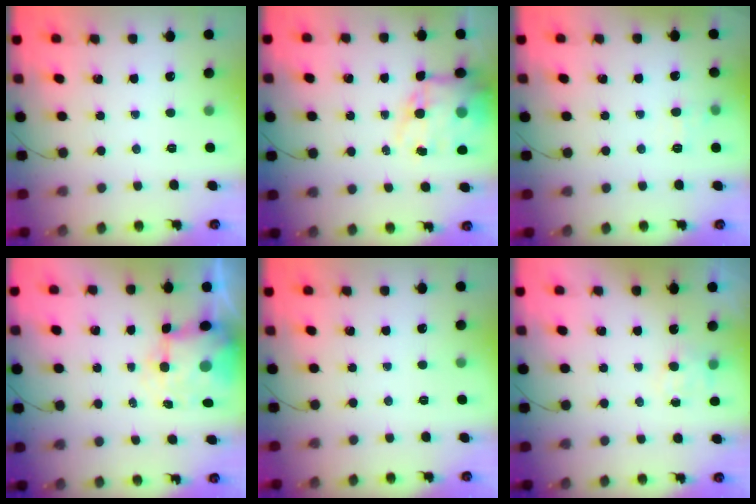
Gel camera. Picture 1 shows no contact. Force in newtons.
{"total": 16.3, "press": 15.8, "slide": 3.9}
{"total": 5.3, "press": 5.2, "slide": 1.3}
{"total": 7.8, "press": 7.4, "slide": 2.2}
{"total": 0.0}
{"total": 4.2, "press": 4.1, "slide": 0.9}